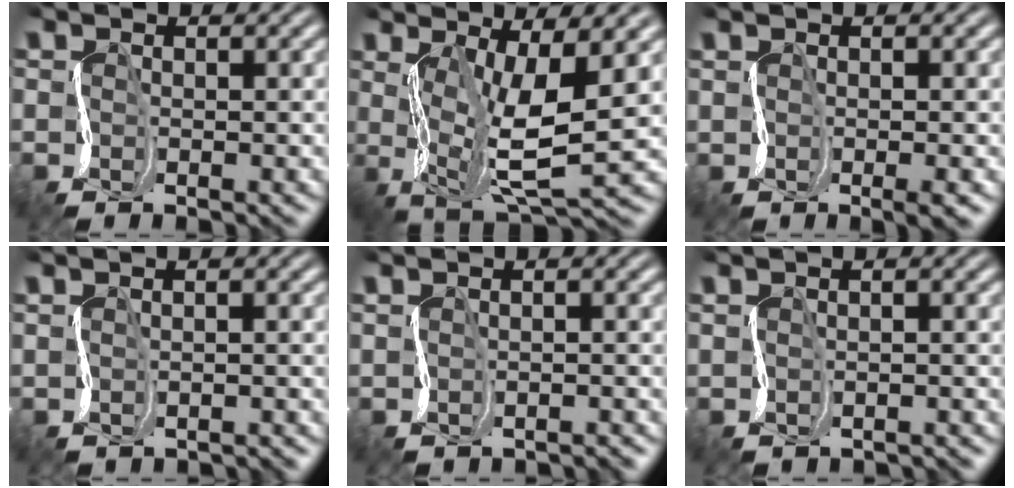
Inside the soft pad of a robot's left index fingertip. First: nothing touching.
{"total": 6.4, "force": [1.7, 1.5, 6.0], "torque": [-0.118, 0.001, 0.027]}
{"total": 1.3, "force": [0.4, -0.2, 1.2], "torque": [-0.016, 0.002, -0.001]}
{"total": 0.7, "force": [0.2, -0.3, -0.6], "torque": [0.023, 0.012, 0.002]}
{"total": 0.5, "force": [0.0, -0.3, -0.4], "torque": [0.019, 0.012, 0.001]}
{"total": 0.7, "force": [0.1, -0.3, -0.7], "torque": [0.023, 0.012, 0.002]}